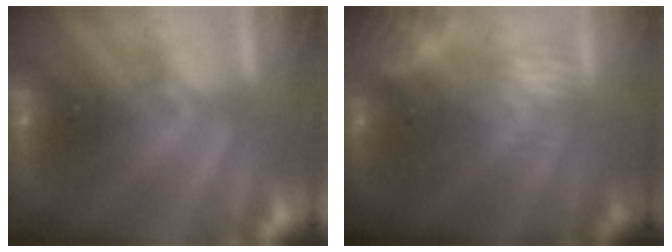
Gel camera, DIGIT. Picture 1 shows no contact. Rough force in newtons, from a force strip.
{"total": 7.8}